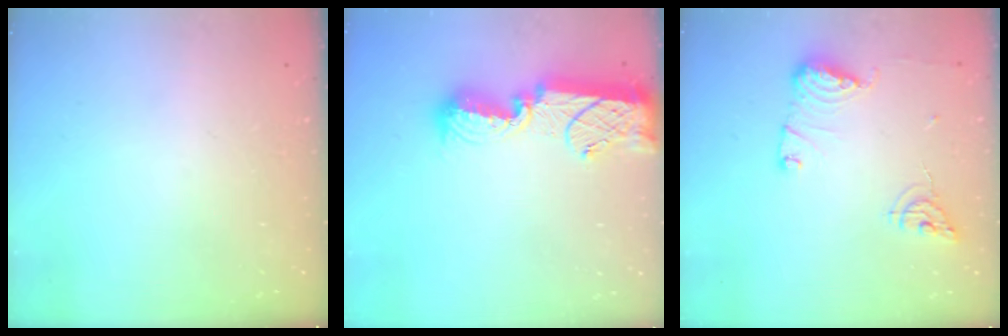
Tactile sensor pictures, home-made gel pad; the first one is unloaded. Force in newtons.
{"total": 13.7, "press": 13.7, "slide": 1.0}
{"total": 10.1, "press": 10.1, "slide": 0.8}